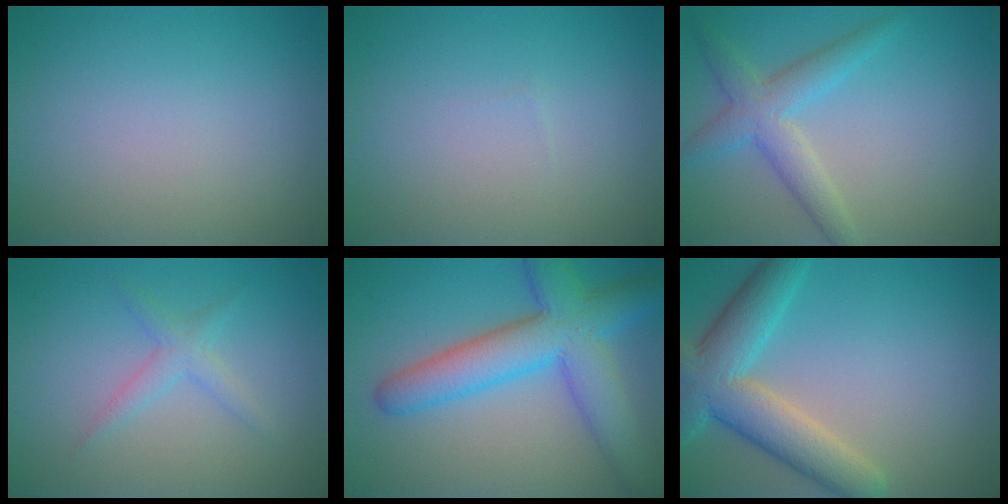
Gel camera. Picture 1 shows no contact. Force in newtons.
{"total": 0.0}
{"total": 3.8, "press": 3.8, "slide": 0.2}
{"total": 1.8, "press": 1.8, "slide": 0.2}
{"total": 8.2, "press": 8.2, "slide": 0.3}
{"total": 6.2, "press": 6.2, "slide": 0.5}